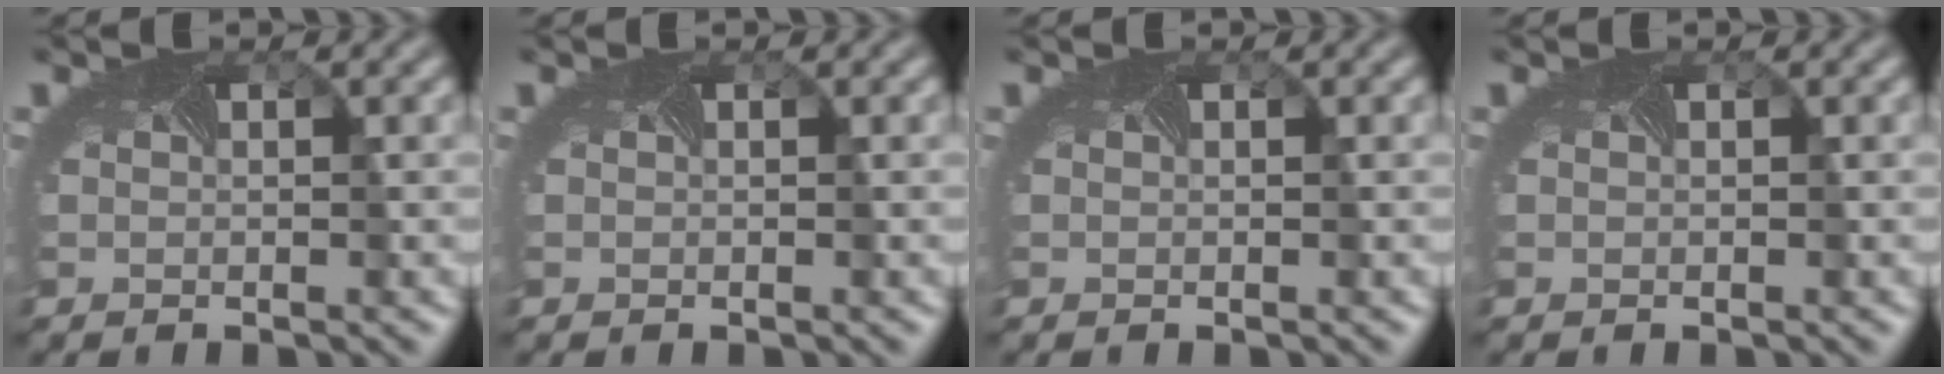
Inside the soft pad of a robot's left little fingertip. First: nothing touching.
{"total": 0.0}
{"total": 0.0}
{"total": 0.0}